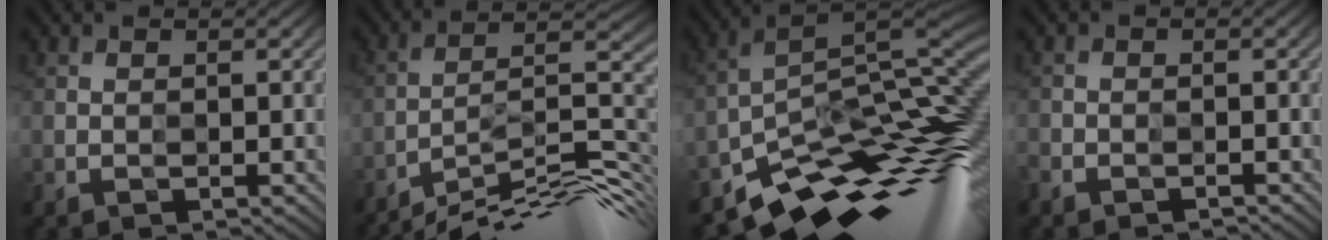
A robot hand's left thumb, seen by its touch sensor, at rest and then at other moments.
{"total": 13.0, "force": [-10.8, 1.5, 7.1], "torque": [-0.108, 0.013, -0.183]}
{"total": 13.5, "force": [-7.6, 5.9, 9.4], "torque": [-0.159, -0.014, -0.131]}
{"total": 1.6, "force": [-1.6, 0.4, -0.2], "torque": [0.000, -0.005, -0.038]}